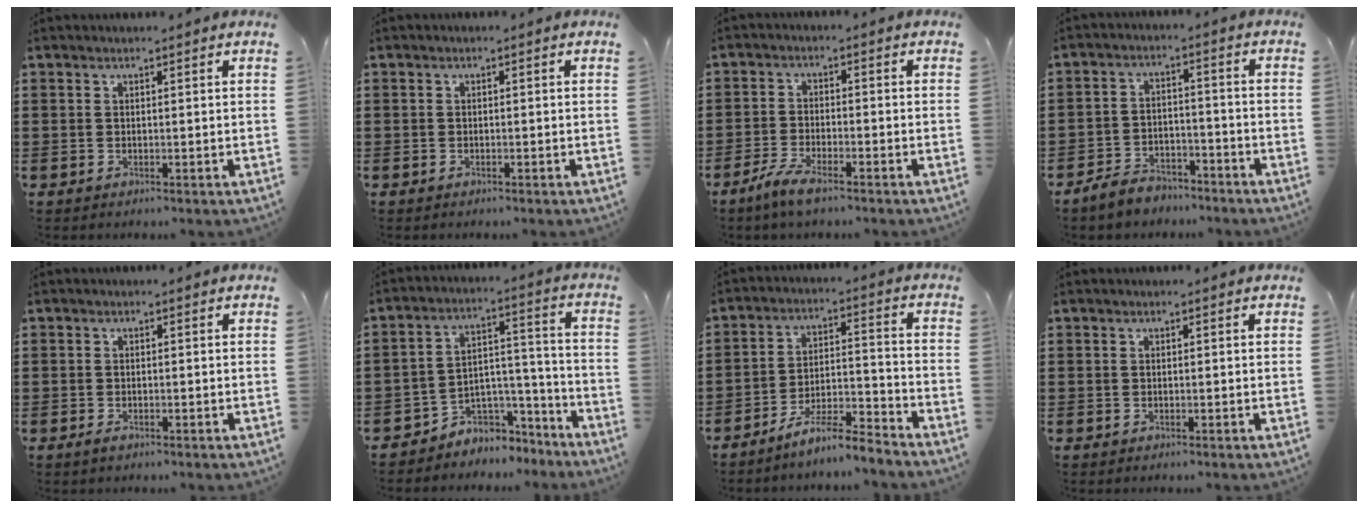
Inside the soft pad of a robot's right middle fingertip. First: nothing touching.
{"total": 0.0}
{"total": 4.3, "force": [-3.4, 0.7, 2.6], "torque": [-0.063, -0.006, -0.068]}
{"total": 4.6, "force": [-4.5, 1.1, 0.6], "torque": [-0.019, 0.007, -0.092]}
{"total": 0.9, "force": [-0.7, 0.5, 0.3], "torque": [-0.007, -0.003, -0.014]}
{"total": 4.6, "force": [-4.0, 2.3, -0.1], "torque": [-0.009, 0.003, -0.083]}
{"total": 6.8, "force": [-6.5, -0.2, 2.0], "torque": [-0.036, -0.003, -0.126]}
{"total": 0.0}